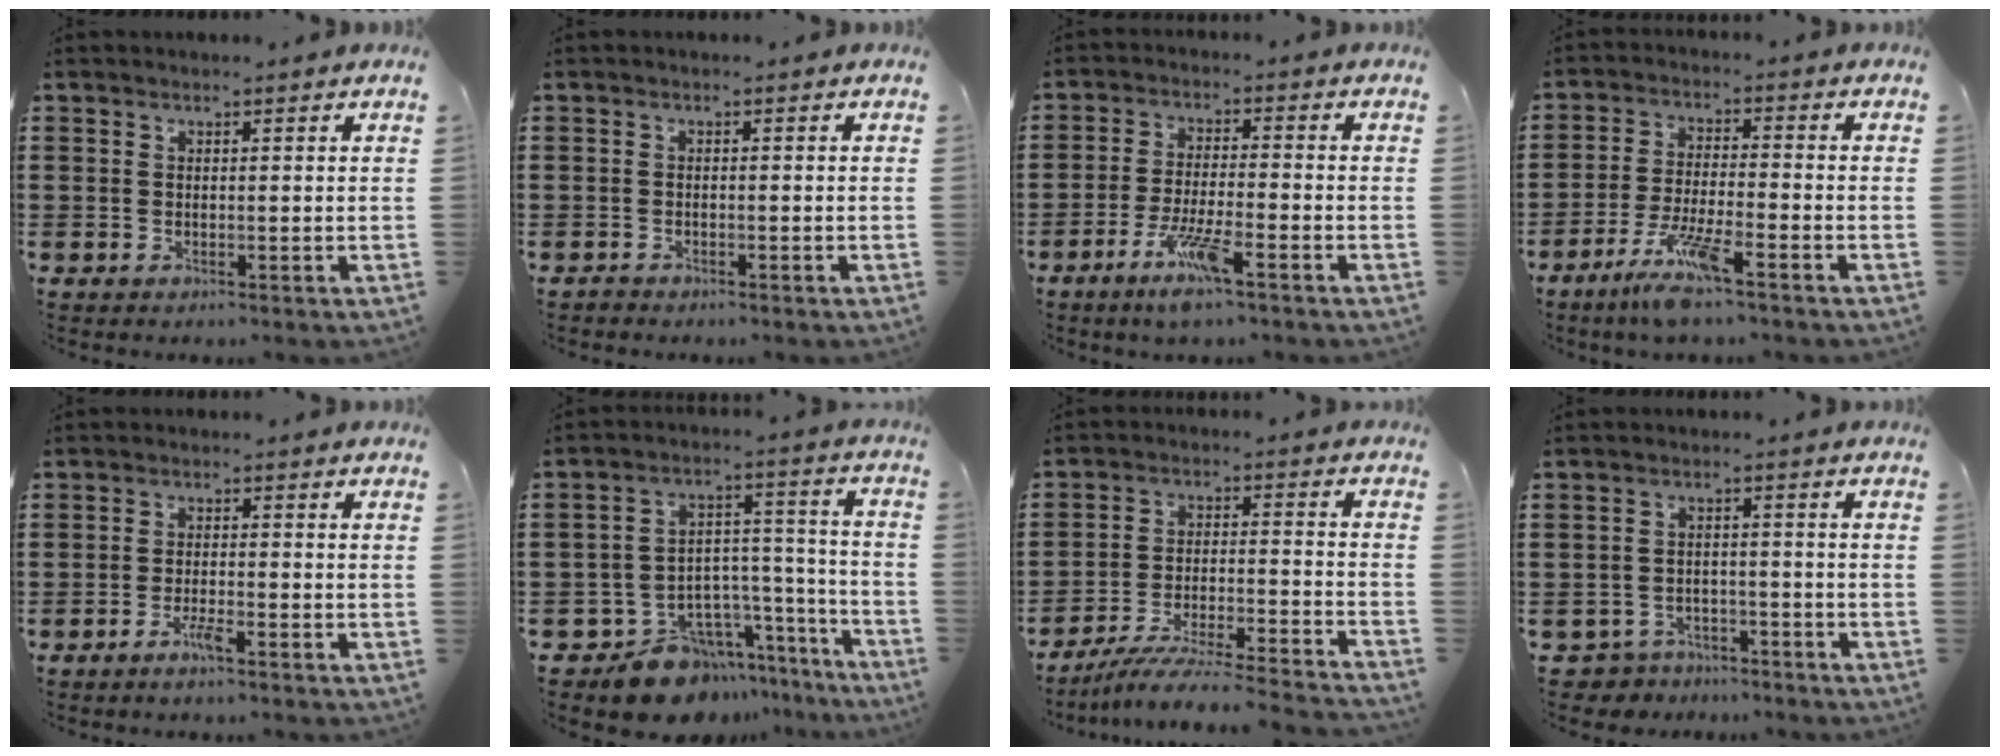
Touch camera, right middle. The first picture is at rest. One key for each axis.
{"total": 0.7, "fx": -0.7, "fy": 0.2, "fz": 0.0, "tx": -0.002, "ty": 0.001, "tz": -0.014}
{"total": 6.5, "fx": -3.9, "fy": 0.8, "fz": 5.2, "tx": -0.107, "ty": -0.010, "tz": -0.072}
{"total": 7.2, "fx": -5.2, "fy": 0.4, "fz": 5.1, "tx": -0.105, "ty": -0.013, "tz": -0.096}
{"total": 2.4, "fx": -1.6, "fy": 0.2, "fz": 1.8, "tx": -0.037, "ty": -0.003, "tz": -0.031}
{"total": 11.2, "fx": -9.8, "fy": 5.0, "fz": 2.3, "tx": -0.042, "ty": 0.036, "tz": -0.179}
{"total": 7.4, "fx": -6.9, "fy": -0.3, "fz": 2.7, "tx": -0.046, "ty": -0.005, "tz": -0.135}
{"total": 3.4, "fx": -3.3, "fy": 1.0, "fz": -0.2, "tx": -0.013, "ty": -0.001, "tz": -0.074}